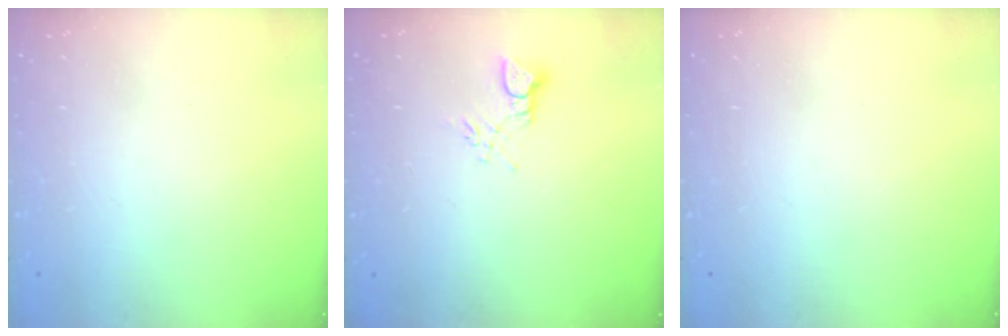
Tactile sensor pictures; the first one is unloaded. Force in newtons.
{"total": 2.9, "press": 2.8, "slide": 0.5}
{"total": 0.0}